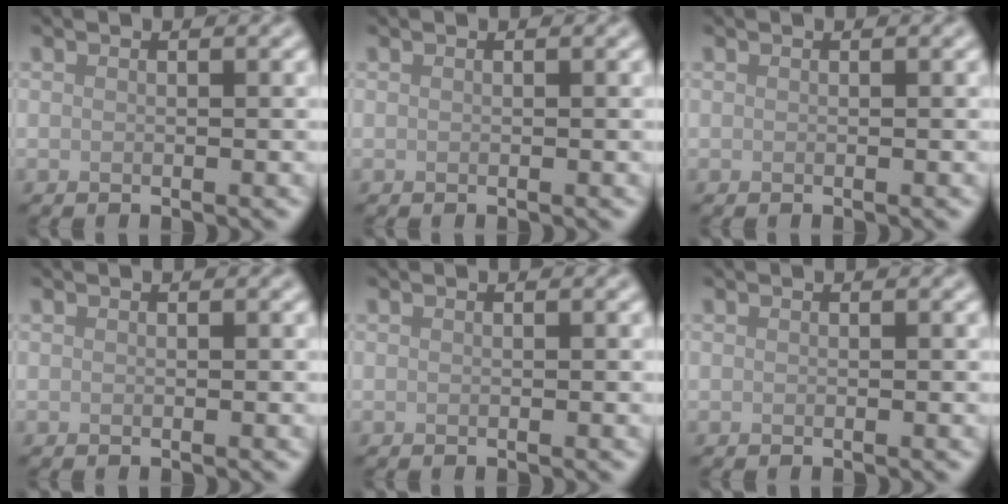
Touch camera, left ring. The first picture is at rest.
{"total": 0.0}
{"total": 0.0}
{"total": 0.0}
{"total": 0.0}
{"total": 0.0}